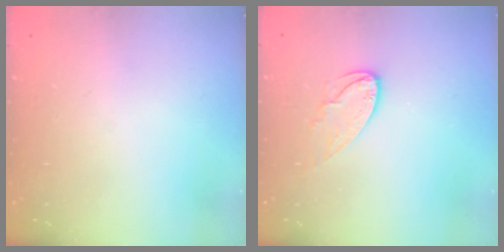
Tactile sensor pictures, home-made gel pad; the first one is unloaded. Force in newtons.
{"total": 7.1, "press": 7.1, "slide": 0.5}